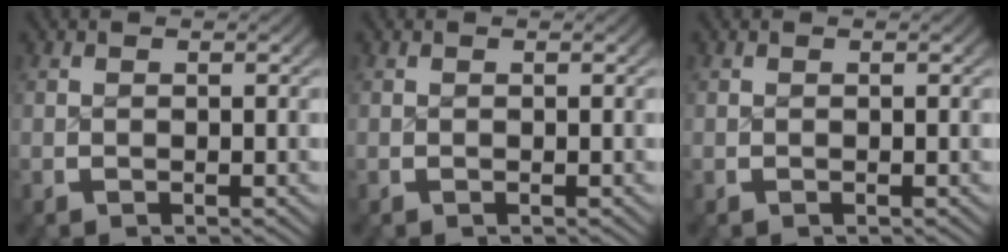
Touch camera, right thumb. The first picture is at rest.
{"total": 0.0}
{"total": 0.0}